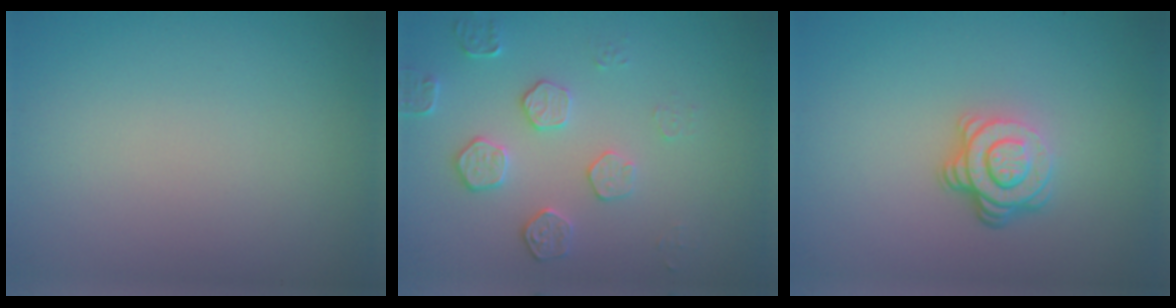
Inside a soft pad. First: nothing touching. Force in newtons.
{"total": 2.2, "press": 1.8, "slide": 1.2}
{"total": 4.0, "press": 2.8, "slide": 2.9}